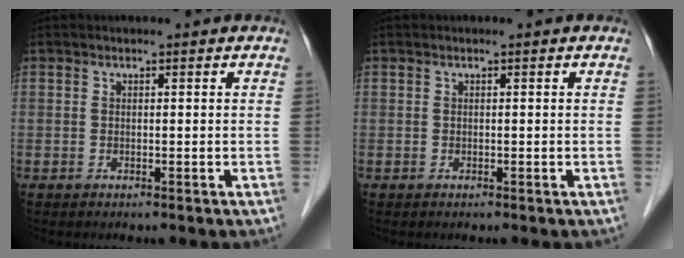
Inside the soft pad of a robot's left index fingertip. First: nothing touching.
{"total": 0.0}